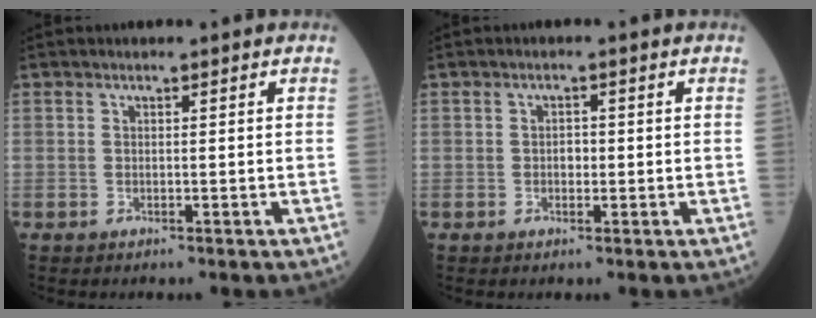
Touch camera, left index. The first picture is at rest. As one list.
[{"total": 1.4, "force": [-0.2, 0.9, 1.0], "torque": [-0.015, 0.003, -0.003]}]